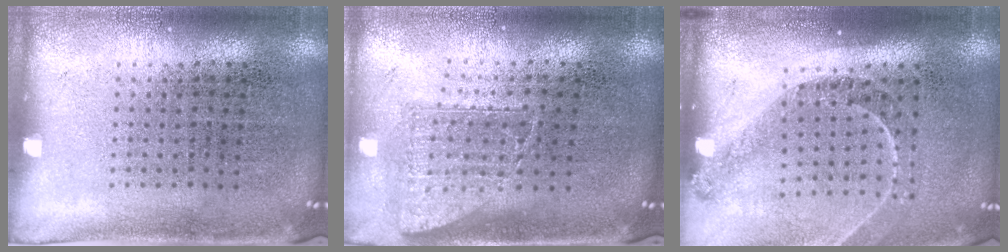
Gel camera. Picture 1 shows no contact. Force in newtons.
{"total": 1.4, "press": 1.1, "slide": 0.9}
{"total": 1.3, "press": 1.3, "slide": 0.2}